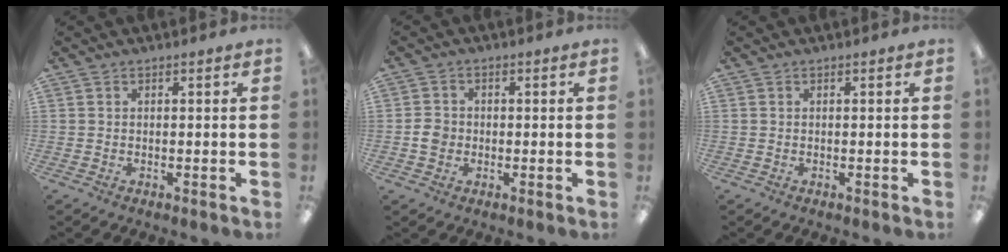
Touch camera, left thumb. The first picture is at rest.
{"total": 3.6, "force": [-0.7, 3.2, 1.6], "torque": [-0.026, 0.007, -0.012]}
{"total": 0.0}